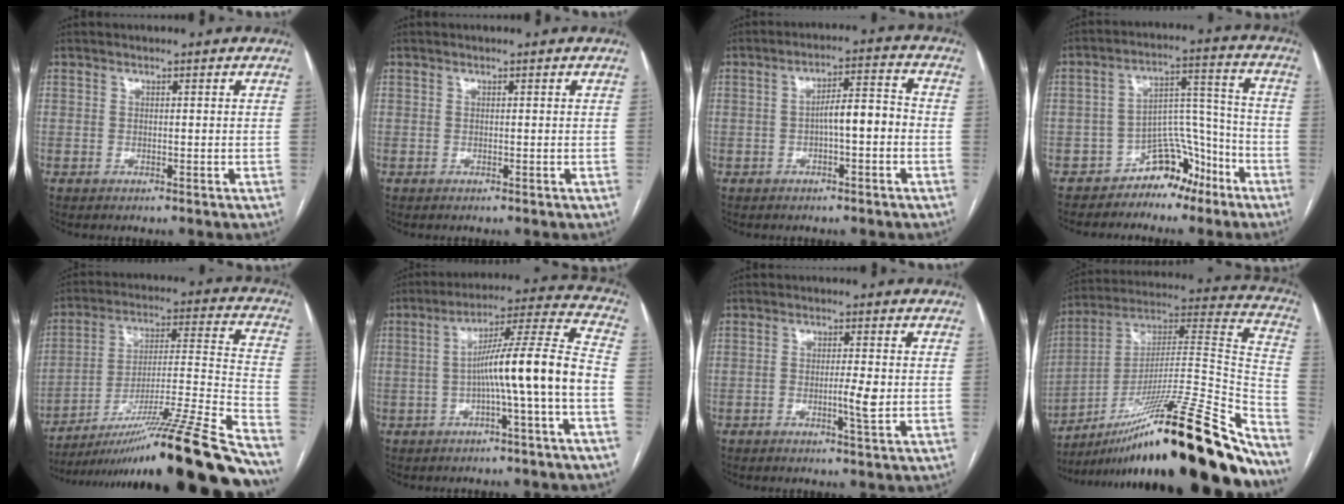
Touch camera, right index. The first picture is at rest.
{"total": 0.0}
{"total": 5.8, "force": [-1.2, 1.3, 5.6], "torque": [-0.088, 0.025, -0.018]}
{"total": 8.1, "force": [-6.0, 4.8, 2.7], "torque": [-0.033, 0.056, -0.094]}
{"total": 31.0, "force": [-24.7, -0.4, 18.7], "torque": [-0.209, -0.024, -0.381]}
{"total": 12.6, "force": [-2.9, -1.0, 12.3], "torque": [-0.192, 0.029, -0.049]}
{"total": 3.4, "force": [-0.7, 0.2, 3.3], "torque": [-0.055, -0.002, -0.012]}
{"total": 36.2, "force": [-25.6, 2.3, 25.4], "torque": [-0.306, -0.002, -0.403]}